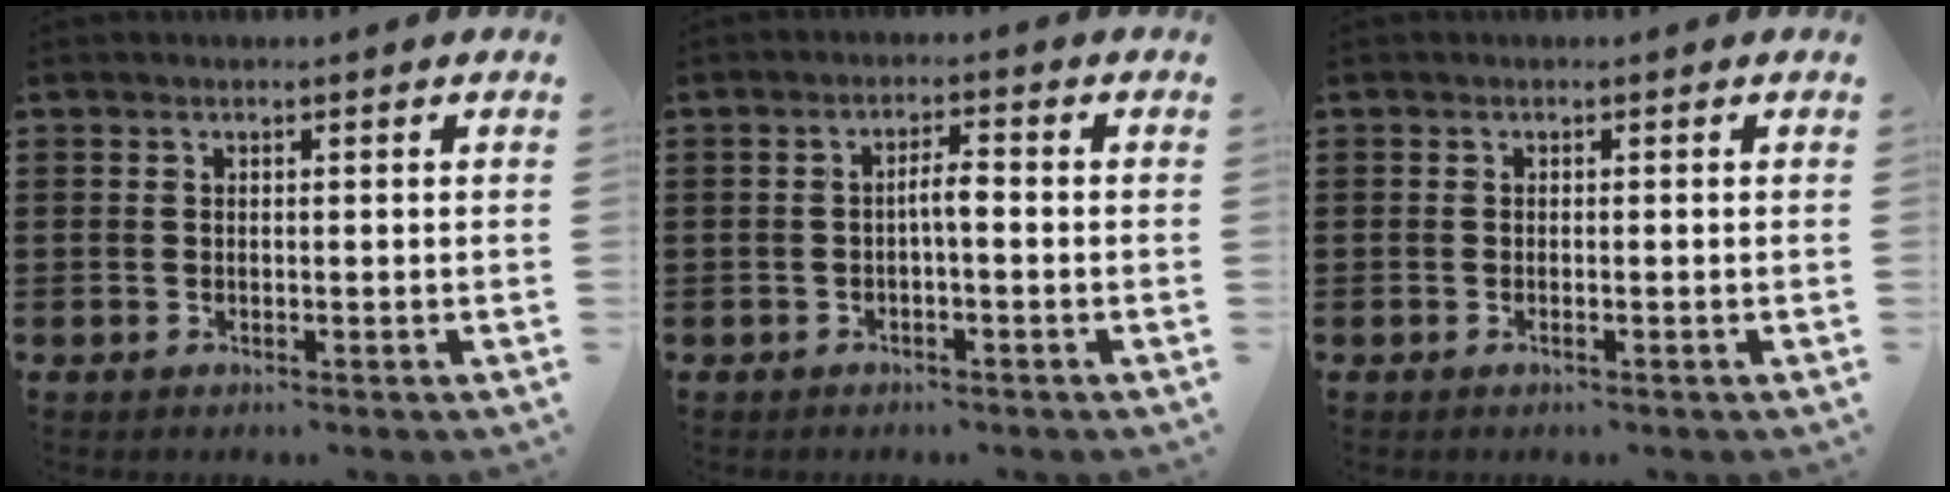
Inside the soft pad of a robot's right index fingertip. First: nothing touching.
{"total": 2.5, "force": [-0.6, 0.4, 2.4], "torque": [-0.046, 0.003, -0.014]}
{"total": 0.5, "force": [-0.3, 0.0, 0.4], "torque": [-0.008, -0.002, -0.005]}